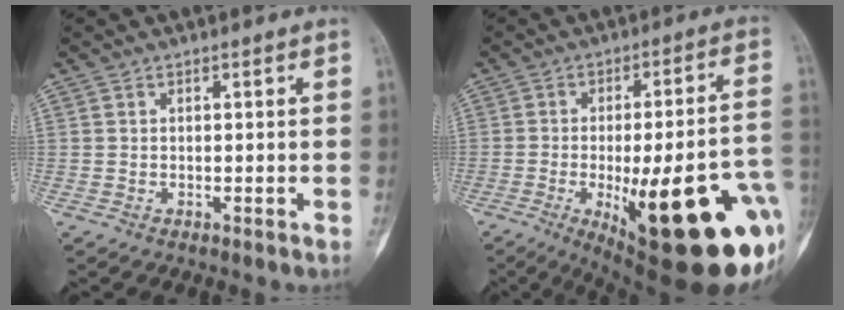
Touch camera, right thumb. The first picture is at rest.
{"total": 30.9, "force": [-8.8, 9.0, 28.3], "torque": [-0.309, 0.001, -0.103]}